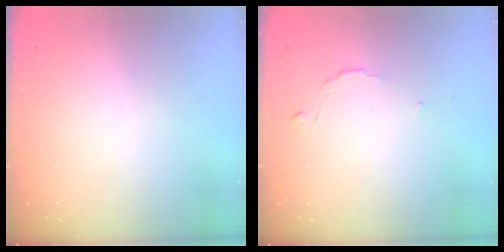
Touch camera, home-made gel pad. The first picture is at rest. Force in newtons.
{"total": 4.9, "press": 4.9, "slide": 0.5}